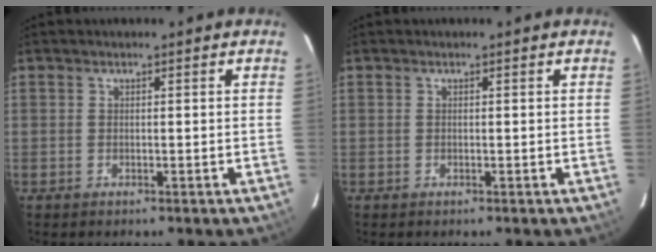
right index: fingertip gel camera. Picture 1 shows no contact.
{"total": 0.0}